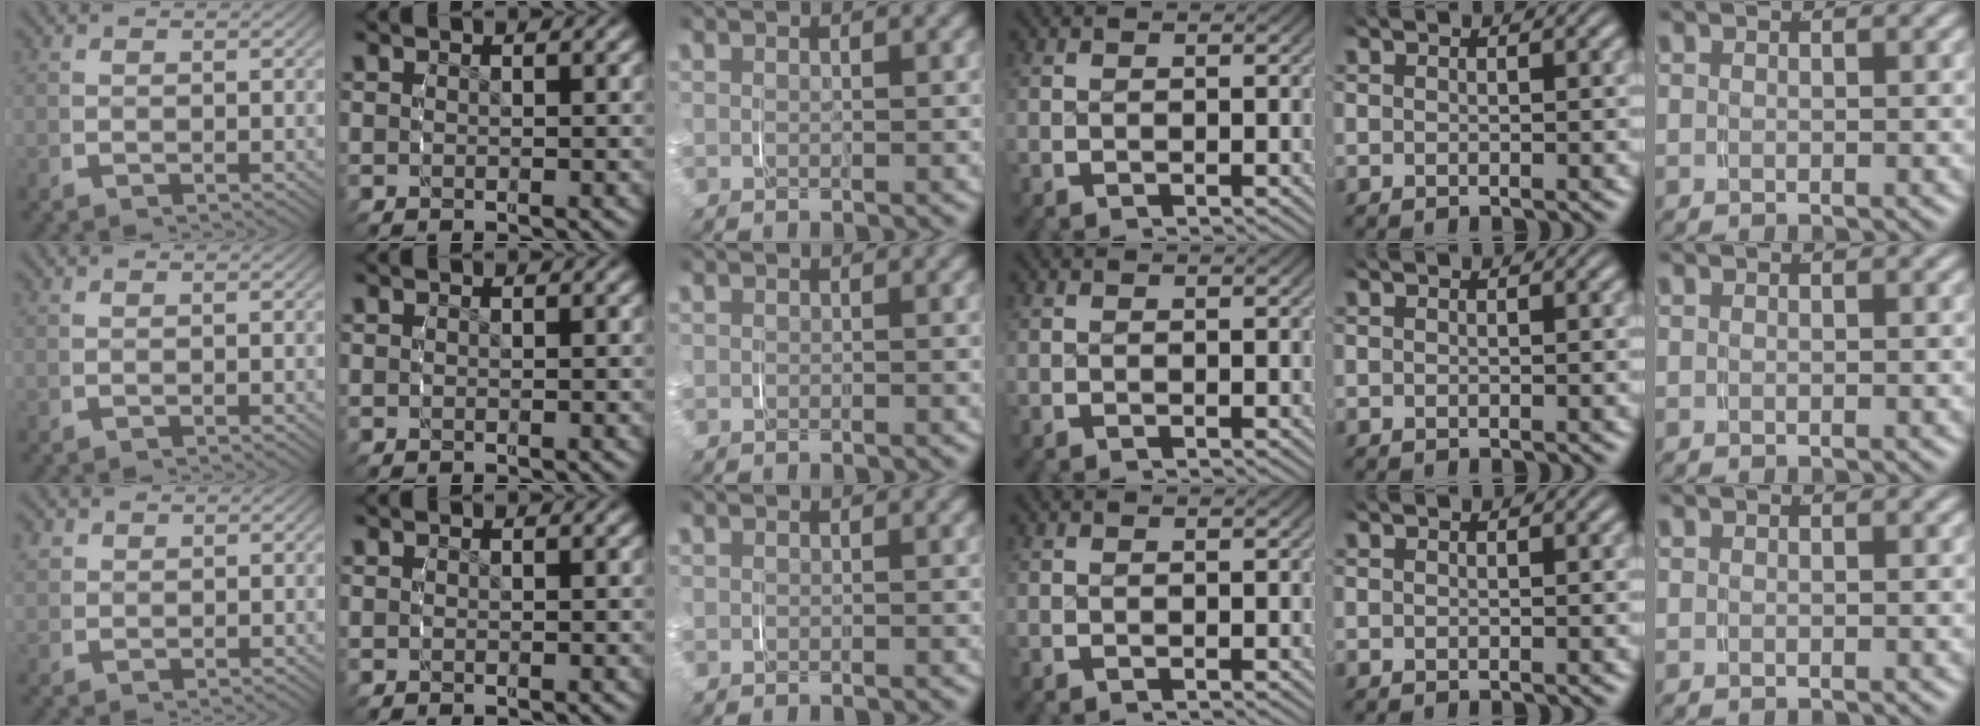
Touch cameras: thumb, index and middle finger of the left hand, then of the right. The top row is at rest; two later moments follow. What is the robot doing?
{"motion": "grasp_and_lifting", "object": "ribbon"}